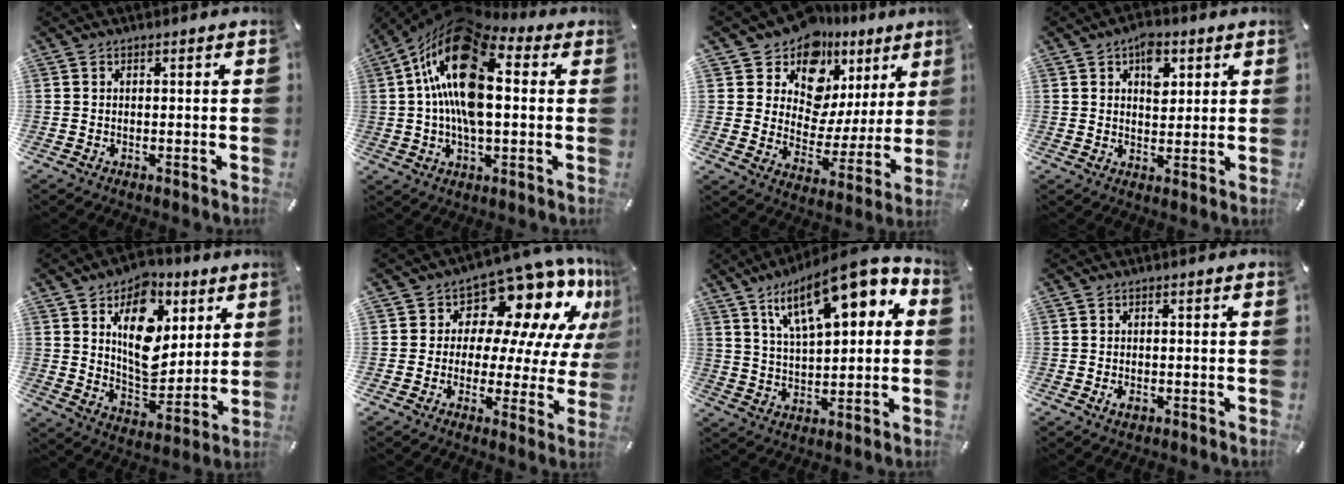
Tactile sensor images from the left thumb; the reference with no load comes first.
{"total": 21.0, "force": [4.1, 11.5, 17.0], "torque": [-0.323, -0.008, 0.066]}
{"total": 13.7, "force": [9.8, 8.5, 4.3], "torque": [-0.079, -0.098, 0.174]}
{"total": 6.5, "force": [2.9, 4.5, 3.8], "torque": [-0.036, -0.008, 0.044]}
{"total": 16.3, "force": [6.3, 11.4, 9.8], "torque": [-0.132, -0.028, 0.115]}
{"total": 14.3, "force": [9.2, 8.1, 7.4], "torque": [-0.102, -0.088, 0.153]}
{"total": 17.1, "force": [9.1, 7.1, 12.6], "torque": [-0.206, -0.029, 0.151]}
{"total": 1.7, "force": [-0.6, 1.0, 1.1], "torque": [-0.021, 0.002, -0.011]}